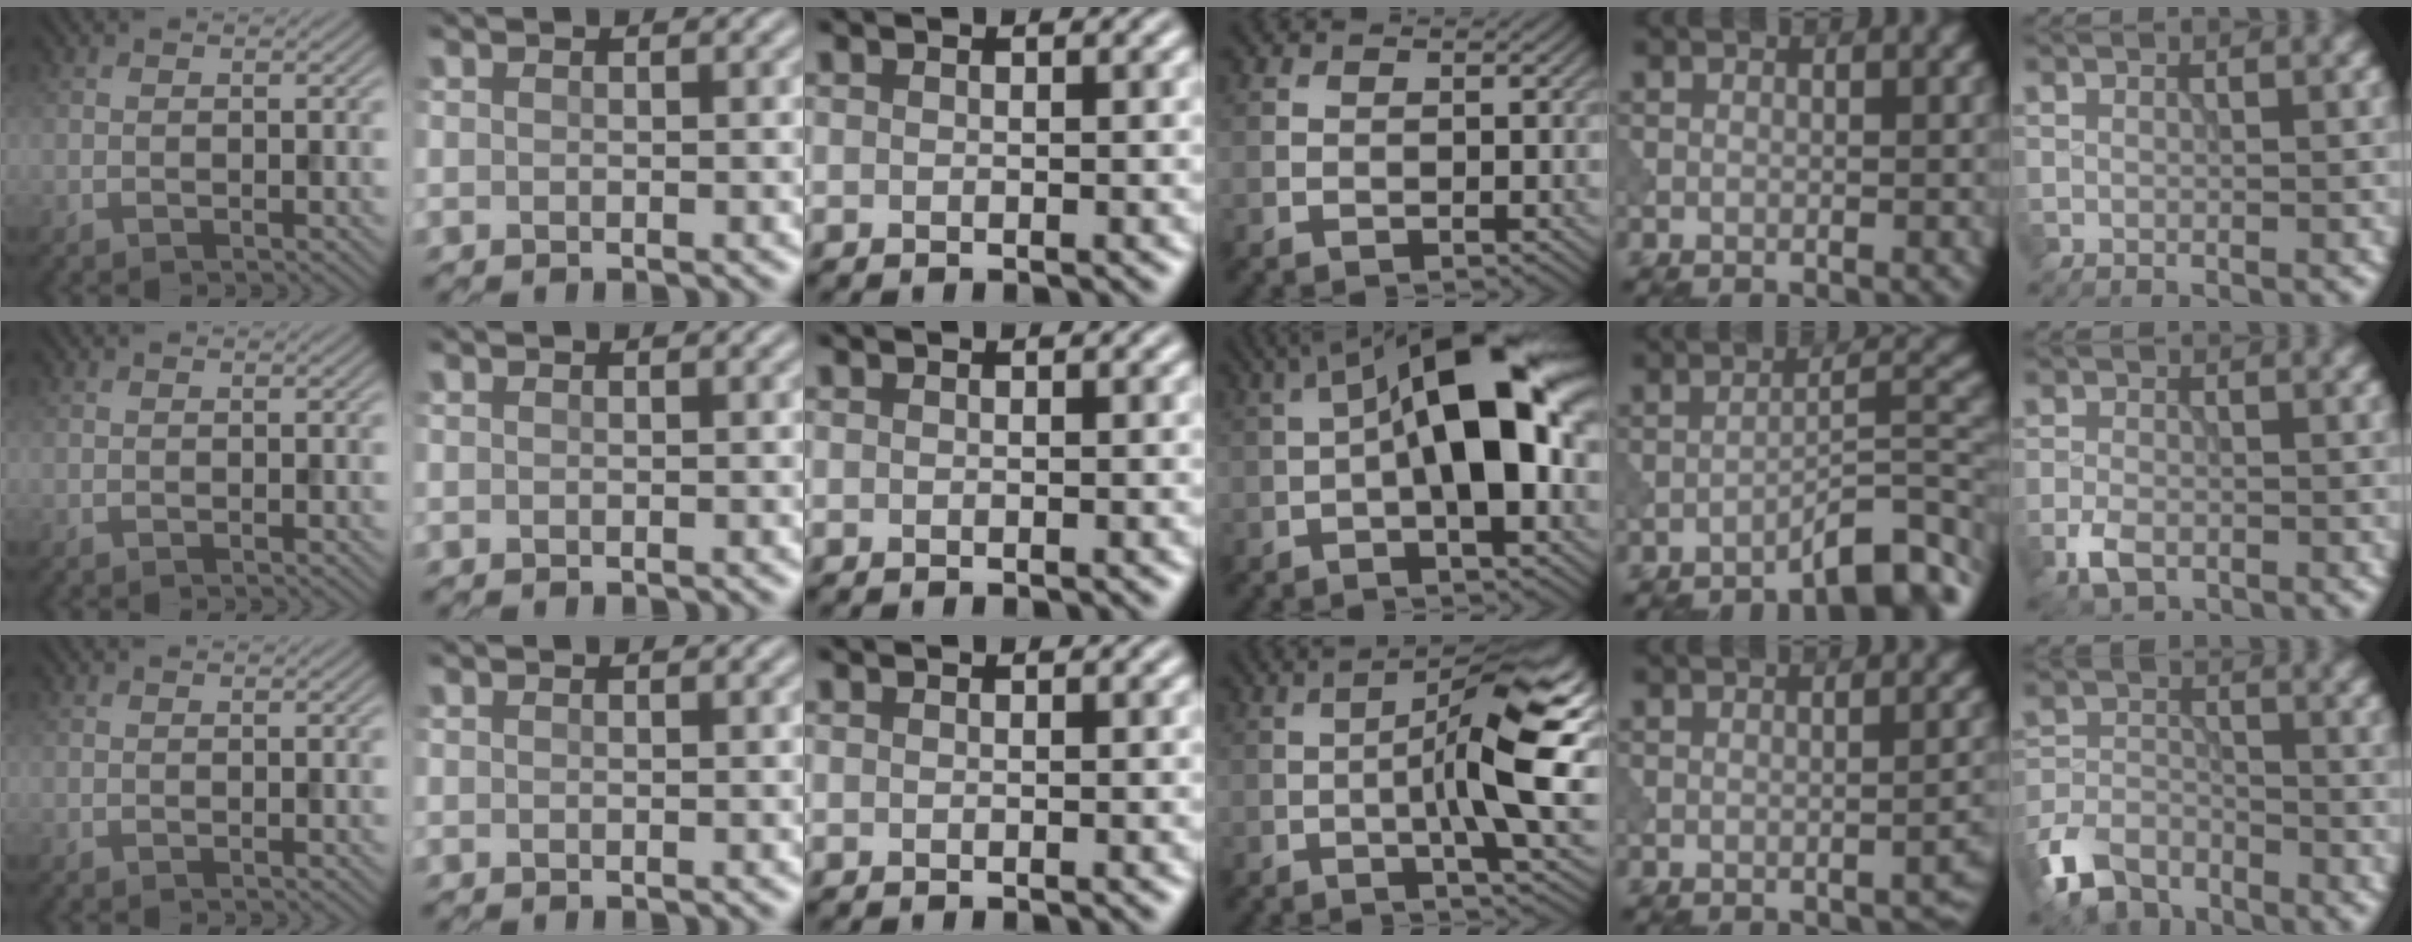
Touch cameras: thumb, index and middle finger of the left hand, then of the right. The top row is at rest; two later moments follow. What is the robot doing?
{"motion": "shake", "object": "bell"}